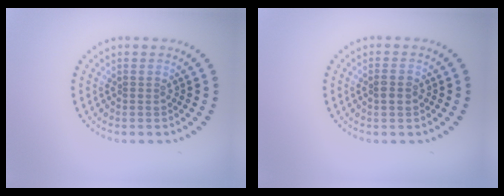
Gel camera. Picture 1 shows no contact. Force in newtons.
{"total": 1.5, "press": 1.5, "slide": 0.3}